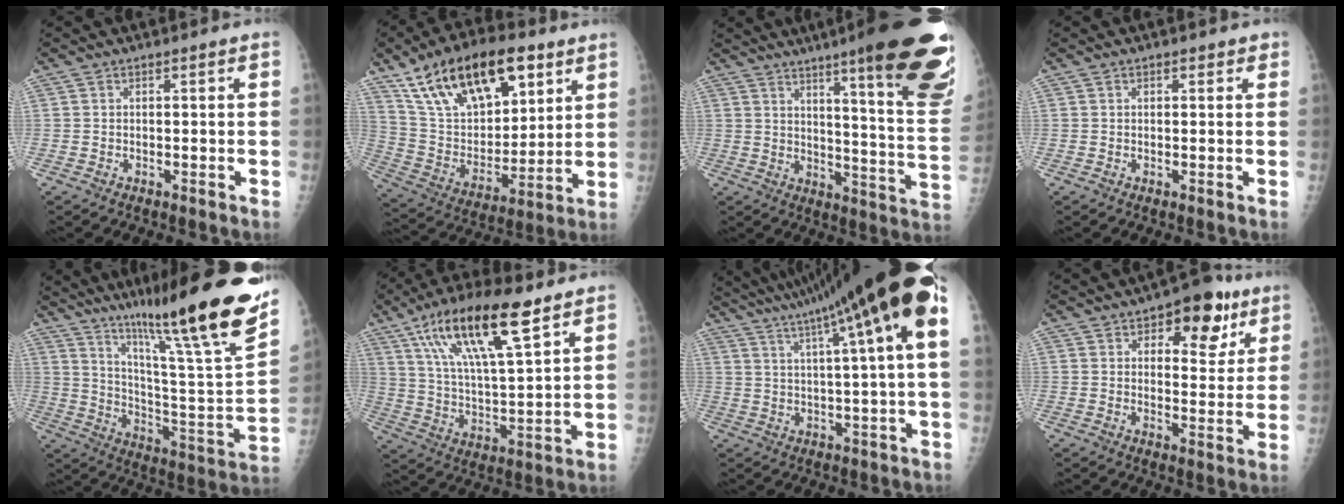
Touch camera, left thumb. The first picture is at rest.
{"total": 24.6, "force": [13.8, 12.2, 16.3], "torque": [-0.253, -0.030, 0.250]}
{"total": 27.7, "force": [17.2, 3.5, 21.4], "torque": [-0.223, -0.085, 0.229]}
{"total": 1.1, "force": [0.7, 0.8, 0.4], "torque": [0.009, -0.001, 0.004]}
{"total": 30.5, "force": [21.5, 2.2, 21.5], "torque": [-0.314, -0.108, 0.326]}
{"total": 19.6, "force": [11.0, 5.5, 15.2], "torque": [-0.265, -0.027, 0.200]}
{"total": 21.8, "force": [11.3, 0.6, 18.6], "torque": [-0.294, 0.018, 0.159]}
{"total": 11.5, "force": [6.1, 6.2, 7.6], "torque": [-0.056, -0.022, 0.081]}